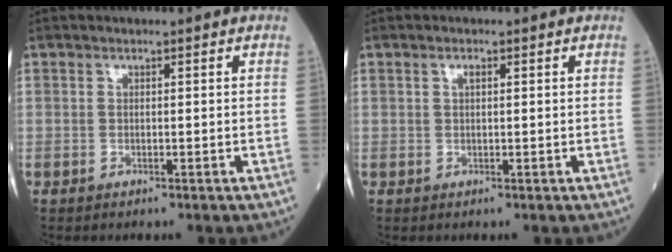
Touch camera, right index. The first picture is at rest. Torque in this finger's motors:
{"motor_torque": [0.00, 0.00, 0.00, 0.01]}